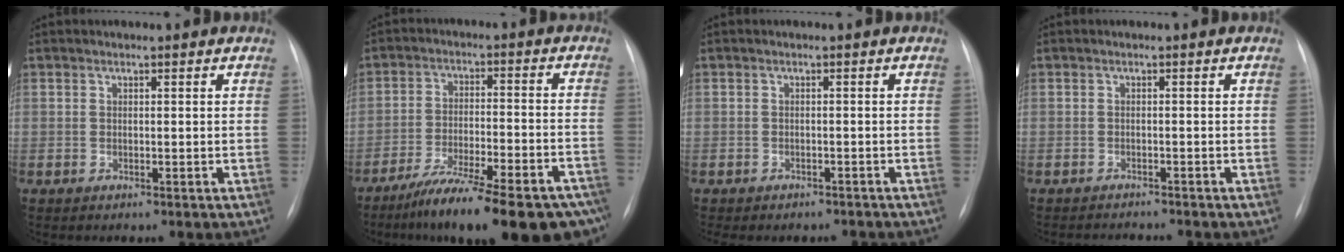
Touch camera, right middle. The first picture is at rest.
{"total": 21.4, "force": [-16.5, 3.8, 13.0], "torque": [-0.143, 0.000, -0.243]}
{"total": 7.0, "force": [-6.0, 3.1, 1.7], "torque": [-0.022, 0.007, -0.069]}
{"total": 2.8, "force": [-2.8, -0.2, 0.1], "torque": [0.001, -0.008, -0.039]}